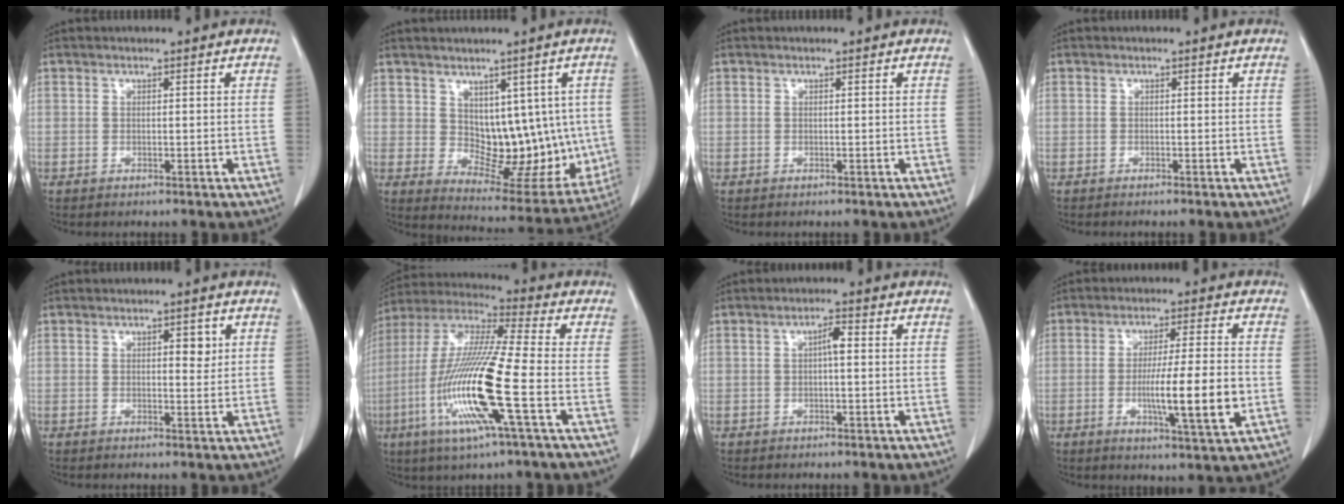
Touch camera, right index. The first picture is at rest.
{"total": 12.6, "force": [1.3, 7.4, 10.2], "torque": [-0.111, 0.004, 0.042]}
{"total": 0.0}
{"total": 0.8, "force": [-0.6, -0.1, 0.4], "torque": [-0.006, 0.000, -0.009]}
{"total": 2.5, "force": [0.8, 1.0, 2.1], "torque": [-0.025, -0.001, 0.011]}
{"total": 18.1, "force": [-5.3, 0.5, 17.3], "torque": [-0.363, -0.020, -0.108]}
{"total": 2.3, "force": [0.2, 0.4, 2.2], "torque": [-0.038, 0.005, 0.003]}
{"total": 10.9, "force": [-2.3, 0.2, 10.7], "torque": [-0.172, -0.014, -0.040]}